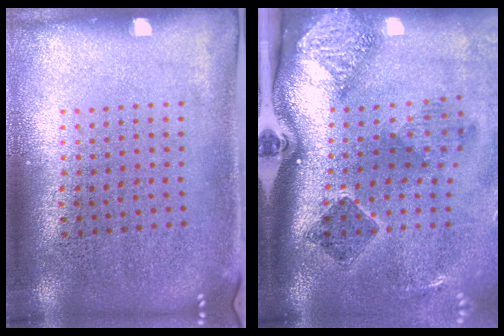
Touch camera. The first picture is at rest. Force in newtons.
{"total": 2.8, "press": 1.9, "slide": 2.1}